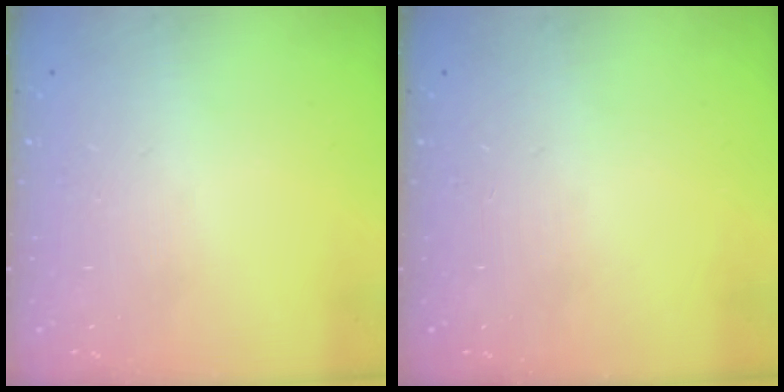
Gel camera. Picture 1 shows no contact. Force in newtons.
{"total": 0.0}